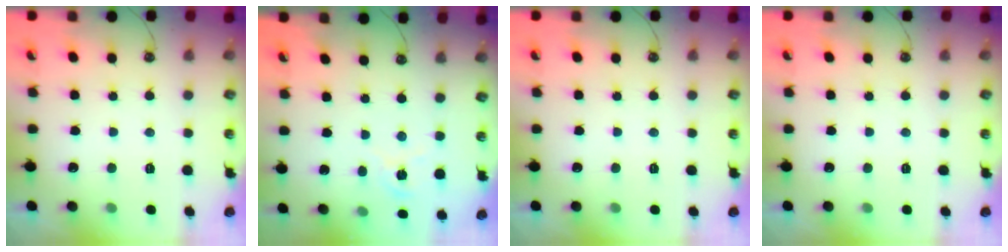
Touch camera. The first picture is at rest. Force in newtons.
{"total": 2.9, "press": 2.9, "slide": 0.3}
{"total": 0.0}
{"total": 0.0}